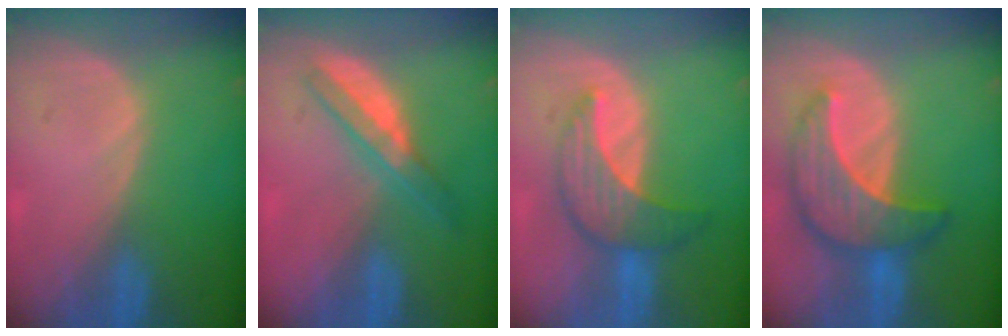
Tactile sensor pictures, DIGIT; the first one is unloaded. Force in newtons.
{"total": 5.0, "press": 4.9, "slide": 0.9}
{"total": 7.0, "press": 7.0, "slide": 0.4}
{"total": 9.4, "press": 9.3, "slide": 0.9}